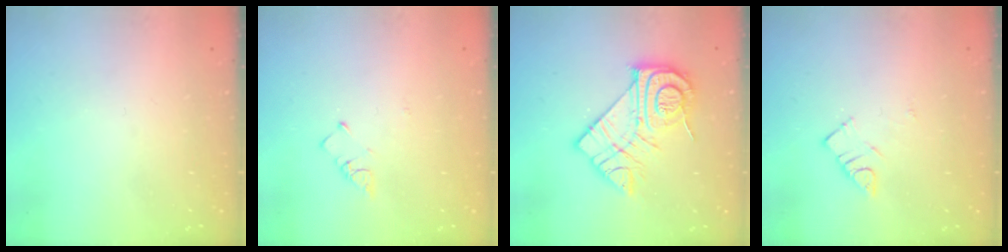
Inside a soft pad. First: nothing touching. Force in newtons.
{"total": 2.6, "press": 2.6, "slide": 0.5}
{"total": 16.5, "press": 16.5, "slide": 1.2}
{"total": 4.3, "press": 4.3, "slide": 0.5}